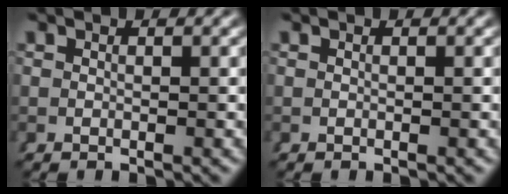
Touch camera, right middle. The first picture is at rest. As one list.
[{"total": 0.0}]